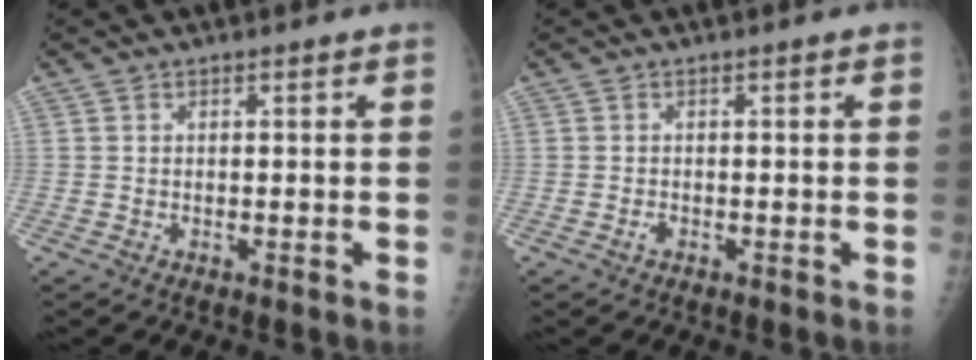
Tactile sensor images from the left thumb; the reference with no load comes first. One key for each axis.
{"total": 0.7, "fx": -0.4, "fy": 0.3, "fz": 0.4, "tx": -0.010, "ty": 0.001, "tz": -0.008}